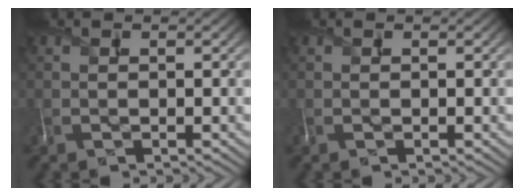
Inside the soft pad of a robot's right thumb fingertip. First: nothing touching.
{"total": 0.0}